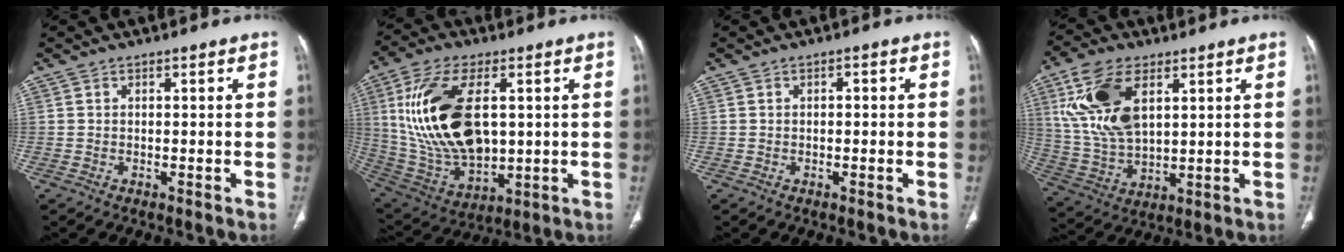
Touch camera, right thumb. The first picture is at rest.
{"total": 21.7, "force": [3.6, 11.8, 17.9], "torque": [-0.349, -0.016, 0.082]}
{"total": 1.1, "force": [0.1, 0.6, 1.0], "torque": [-0.014, 0.002, 0.000]}
{"total": 15.3, "force": [5.7, 8.1, 11.7], "torque": [-0.235, -0.016, 0.120]}